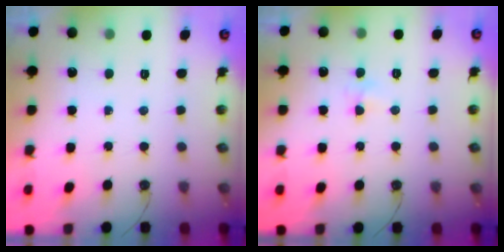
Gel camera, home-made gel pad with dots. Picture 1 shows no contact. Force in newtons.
{"total": 2.8, "press": 2.7, "slide": 0.5}